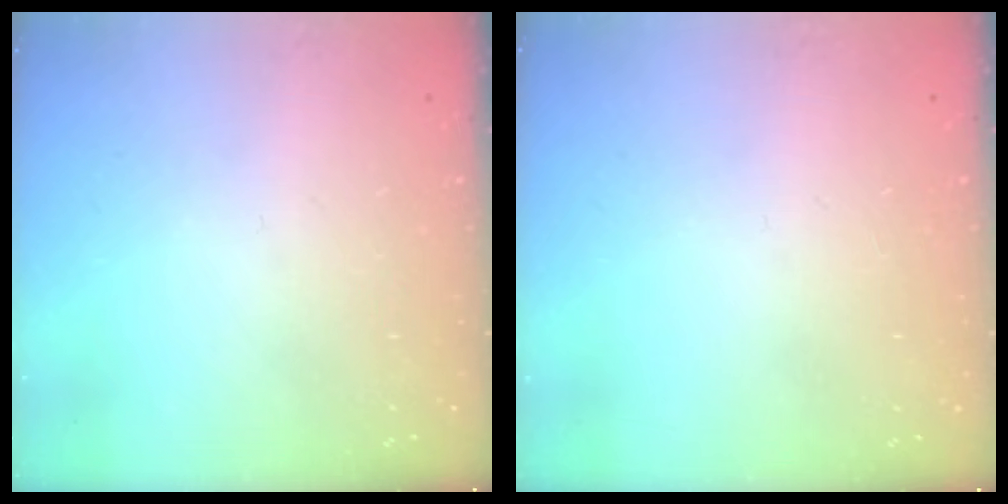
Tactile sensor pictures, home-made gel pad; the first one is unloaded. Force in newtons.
{"total": 0.0}